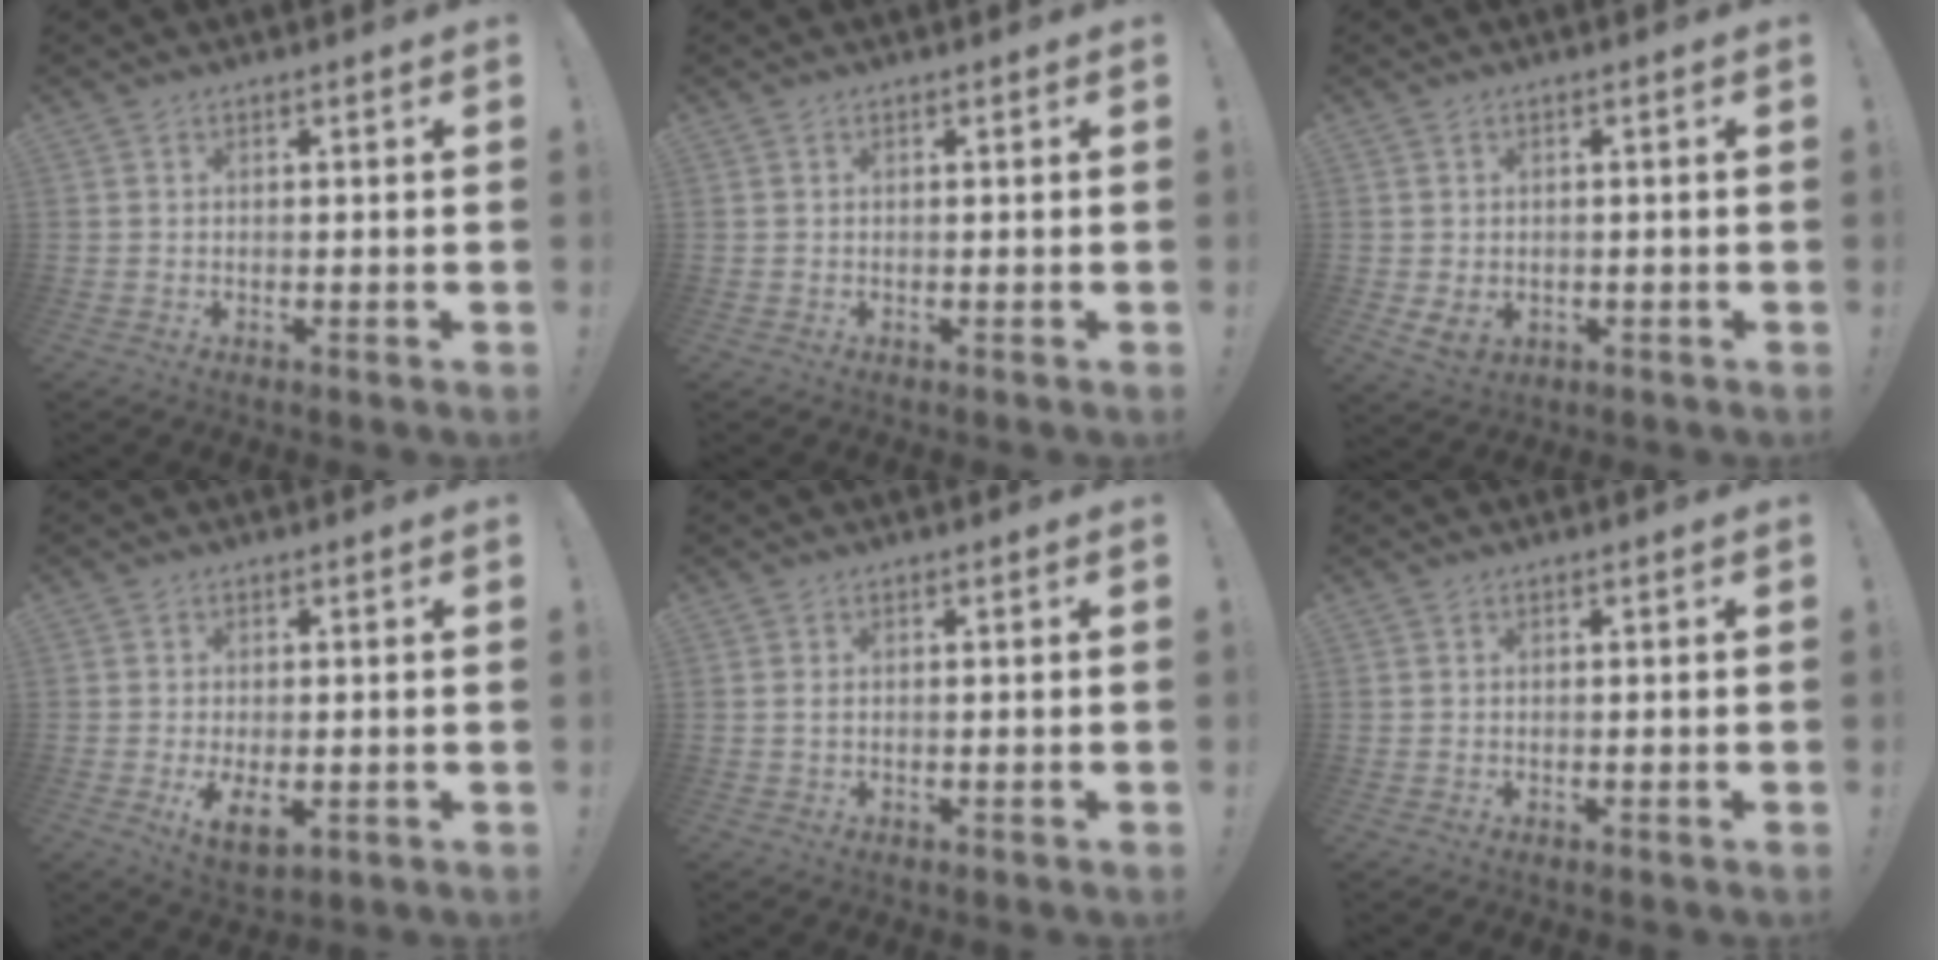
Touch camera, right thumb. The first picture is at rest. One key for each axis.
{"total": 0.0}
{"total": 4.0, "fx": 0.3, "fy": 3.0, "fz": 2.7, "tx": -0.048, "ty": -0.006, "tz": 0.007}
{"total": 5.7, "fx": -0.4, "fy": 2.7, "fz": 5.0, "tx": -0.083, "ty": -0.007, "tz": -0.003}
{"total": 1.0, "fx": 0.2, "fy": 0.3, "fz": 0.9, "tx": -0.015, "ty": 0.001, "tz": 0.001}
{"total": 0.0}